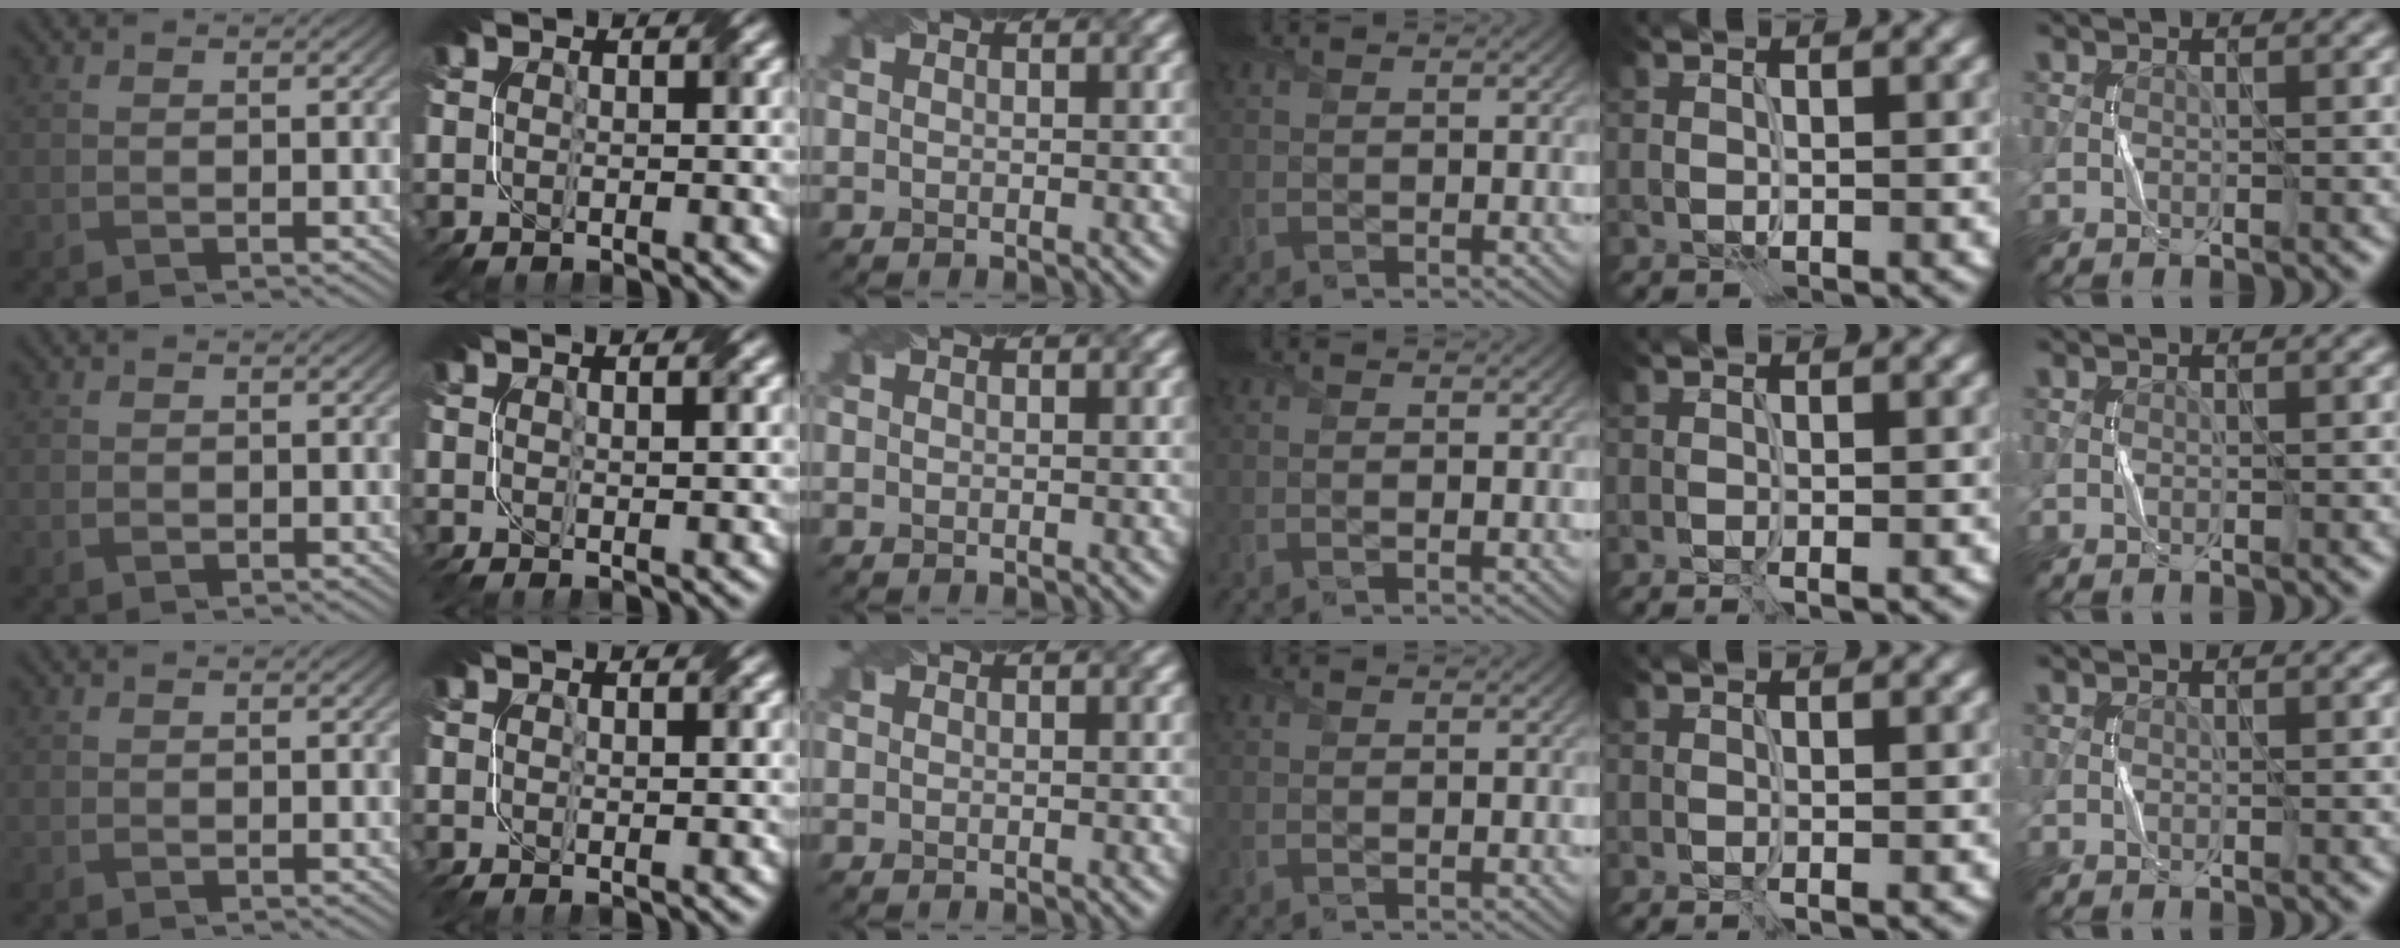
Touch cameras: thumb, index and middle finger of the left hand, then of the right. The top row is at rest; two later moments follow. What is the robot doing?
{"motion": "fold", "object": "napkin"}